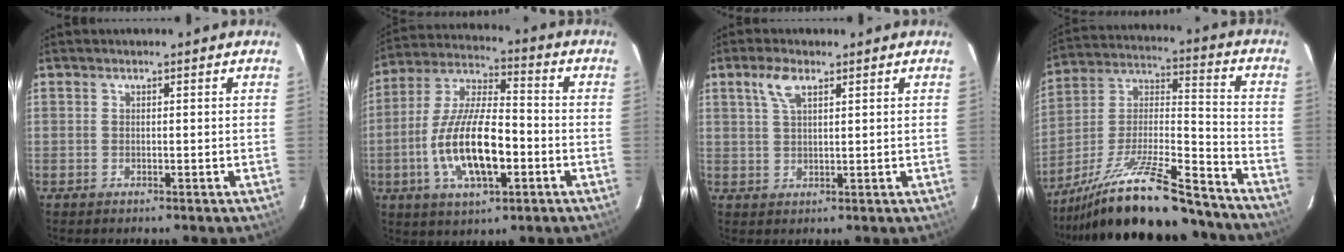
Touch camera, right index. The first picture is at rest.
{"total": 16.4, "force": [-4.6, 5.9, 14.6], "torque": [-0.292, -0.004, -0.081]}
{"total": 4.0, "force": [2.3, 1.5, 2.9], "torque": [-0.058, 0.007, 0.046]}
{"total": 25.0, "force": [-20.3, 5.0, 13.8], "torque": [-0.248, -0.017, -0.316]}